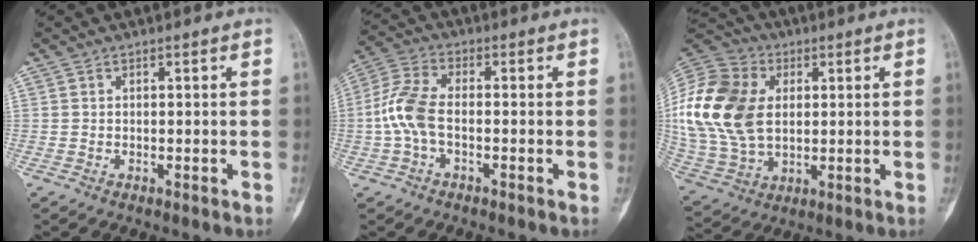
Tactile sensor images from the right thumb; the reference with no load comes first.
{"total": 7.7, "force": [-1.4, 4.0, 6.5], "torque": [-0.156, 0.023, -0.034]}
{"total": 23.0, "force": [3.3, 16.1, 16.2], "torque": [-0.349, 0.001, 0.066]}